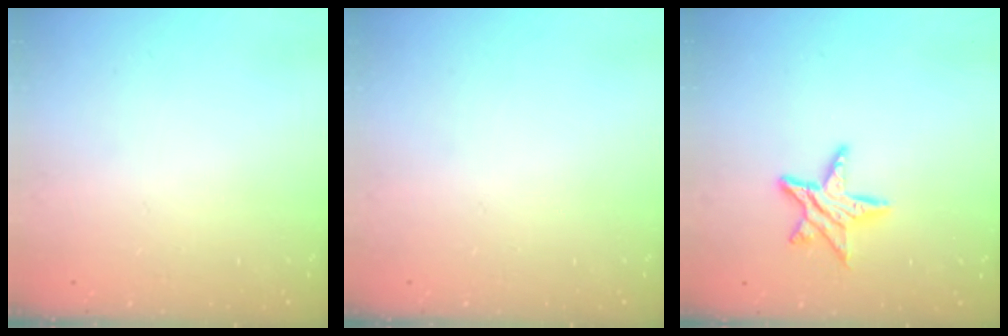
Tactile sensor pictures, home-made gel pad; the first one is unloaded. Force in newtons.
{"total": 0.0}
{"total": 9.7, "press": 9.7, "slide": 0.6}